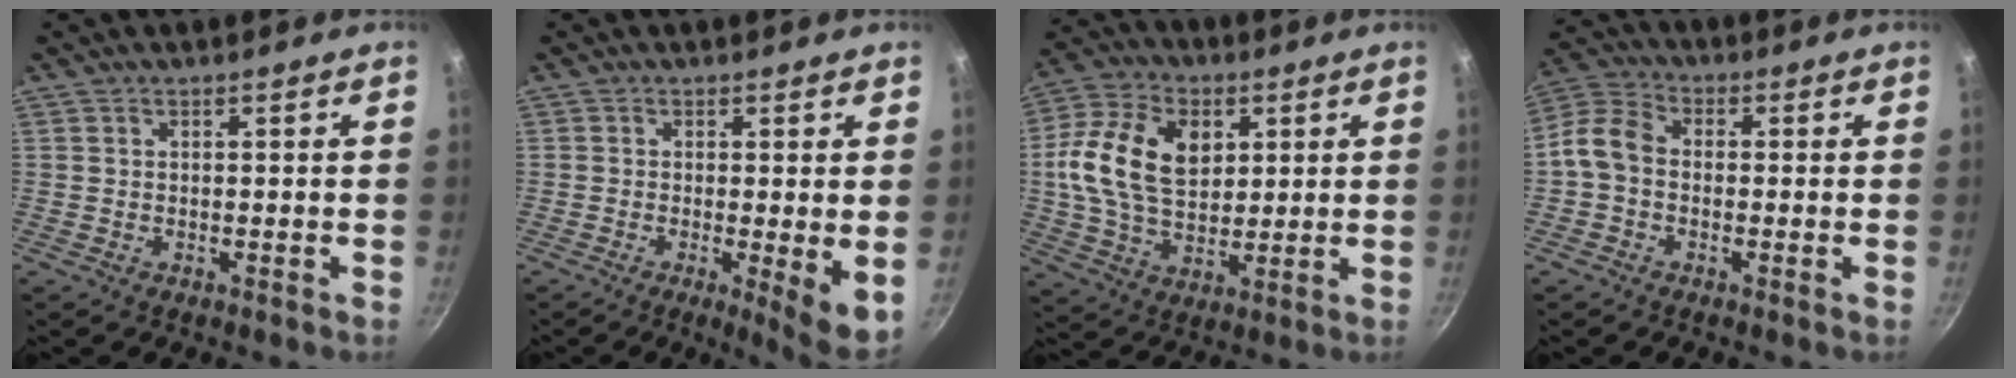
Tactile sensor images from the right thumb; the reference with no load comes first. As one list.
[{"total": 6.4, "force": [-0.6, 1.2, 6.2], "torque": [-0.086, -0.018, -0.008]}, {"total": 16.4, "force": [3.3, 11.1, 11.6], "torque": [-0.203, 0.004, 0.052]}, {"total": 6.9, "force": [-1.2, 5.1, 4.4], "torque": [-0.086, 0.030, -0.043]}]